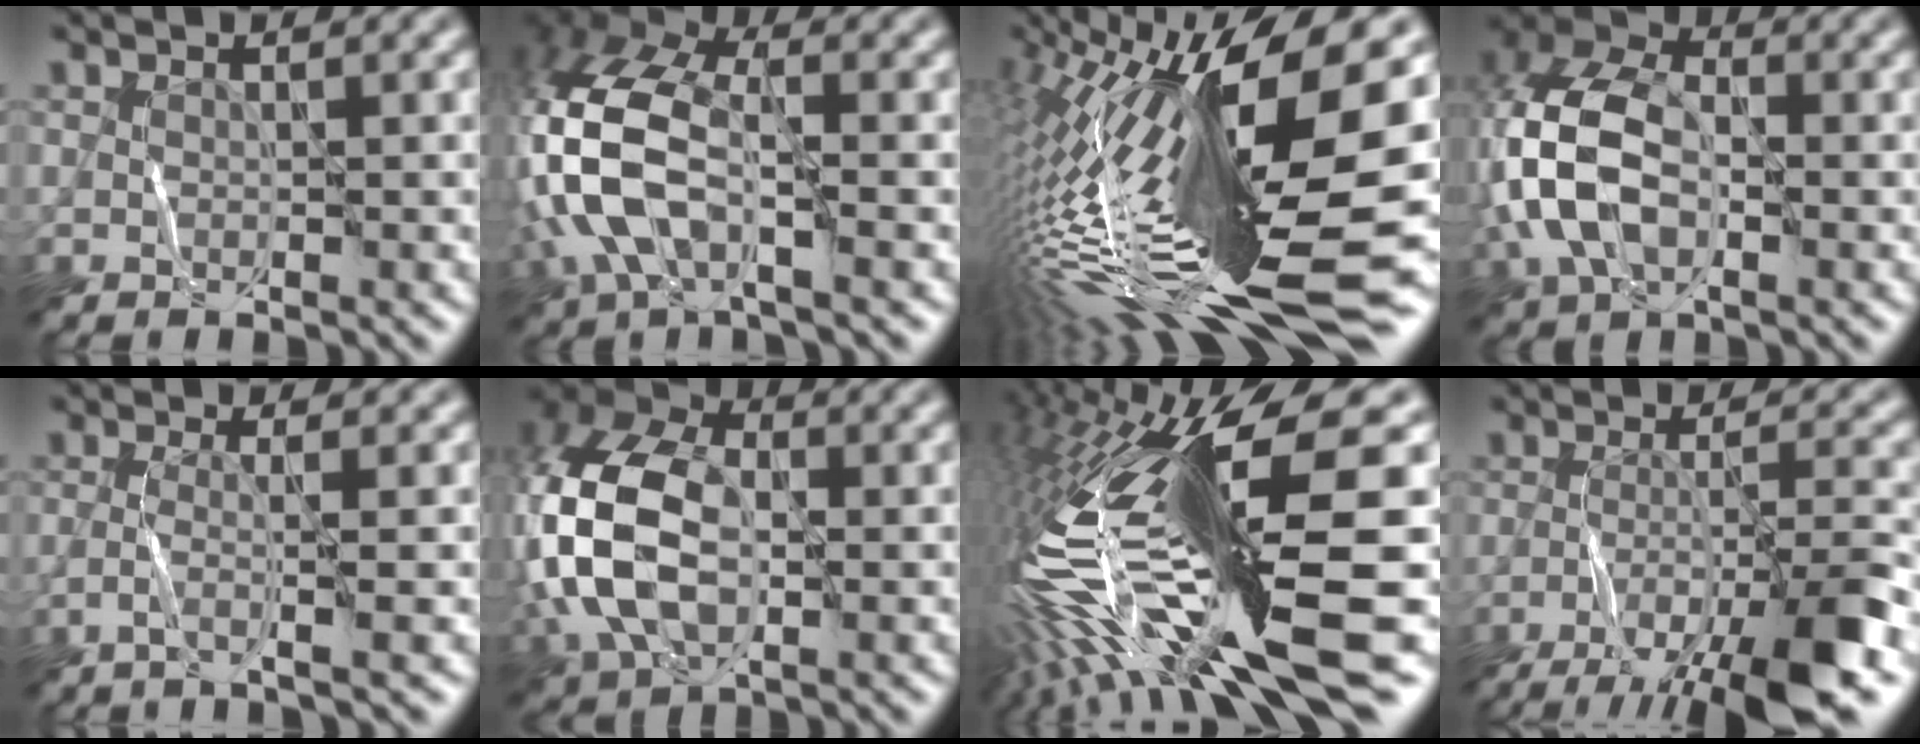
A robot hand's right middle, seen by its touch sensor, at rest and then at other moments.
{"total": 10.4, "force": [-2.3, 5.5, 8.5], "torque": [-0.218, 0.007, -0.051]}
{"total": 18.9, "force": [-1.2, 5.8, 17.9], "torque": [-0.332, 0.000, -0.025]}
{"total": 9.0, "force": [-1.1, 5.6, 6.9], "torque": [-0.175, 0.018, -0.025]}
{"total": 2.1, "force": [-0.7, 0.2, 2.0], "torque": [-0.040, -0.002, -0.015]}
{"total": 11.4, "force": [-1.1, 7.5, 8.5], "torque": [-0.209, 0.011, -0.031]}
{"total": 17.4, "force": [-4.1, 3.3, 16.6], "torque": [-0.306, -0.002, -0.059]}
{"total": 9.0, "force": [-4.8, 1.4, 7.5], "torque": [-0.117, 0.004, -0.076]}